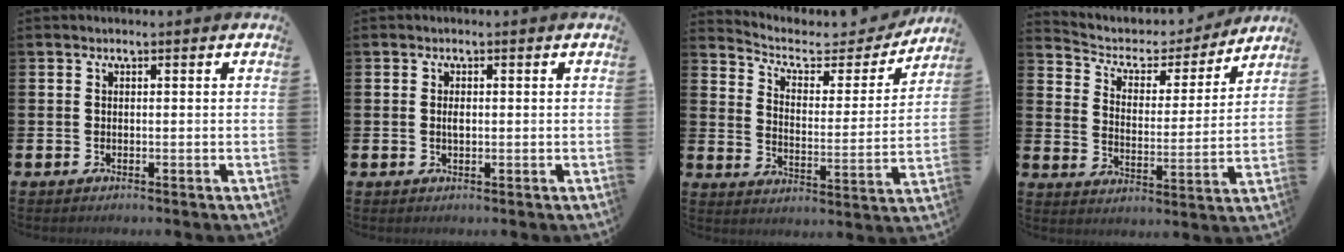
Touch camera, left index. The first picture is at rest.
{"total": 1.1, "force": [0.2, 0.5, 1.0], "torque": [-0.016, 0.002, 0.000]}
{"total": 6.8, "force": [5.9, 2.6, 2.1], "torque": [-0.060, -0.045, 0.095]}
{"total": 5.1, "force": [4.4, 2.4, 1.0], "torque": [-0.049, -0.034, 0.070]}